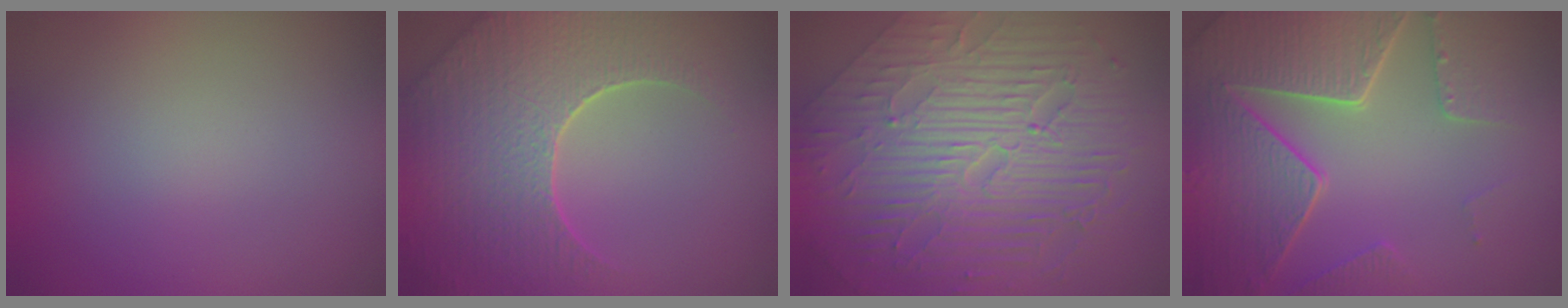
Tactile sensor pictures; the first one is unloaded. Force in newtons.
{"total": 8.8, "press": 6.1, "slide": 6.4}
{"total": 10.7, "press": 7.1, "slide": 8.0}
{"total": 8.4, "press": 6.1, "slide": 5.8}